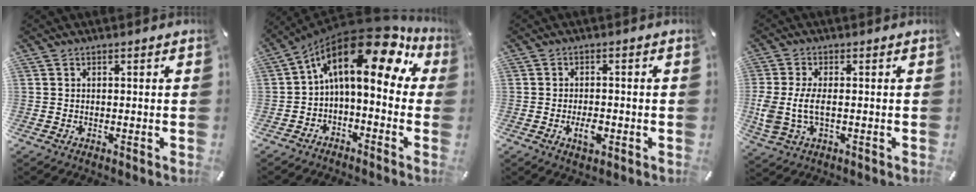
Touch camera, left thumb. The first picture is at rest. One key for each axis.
{"total": 17.6, "fx": 6.3, "fy": 8.3, "fz": 14.2, "tx": -0.236, "ty": -0.052, "tz": 0.097}
{"total": 4.5, "fx": -1.5, "fy": 2.4, "fz": 3.5, "tx": -0.071, "ty": 0.003, "tz": -0.027}
{"total": 7.2, "fx": -0.5, "fy": 3.4, "fz": 6.4, "tx": -0.142, "ty": -0.007, "tz": -0.010}